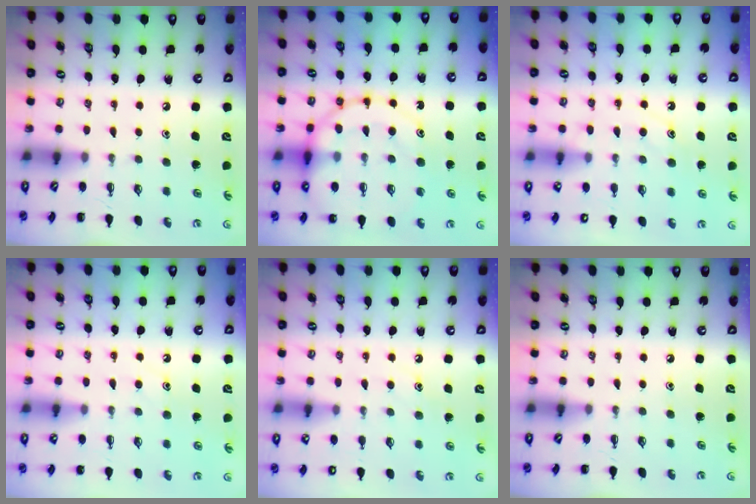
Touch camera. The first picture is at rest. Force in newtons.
{"total": 18.7, "press": 18.6, "slide": 2.2}
{"total": 11.5, "press": 11.5, "slide": 0.7}
{"total": 7.7, "press": 7.6, "slide": 1.1}
{"total": 9.0, "press": 8.9, "slide": 1.4}
{"total": 0.0}